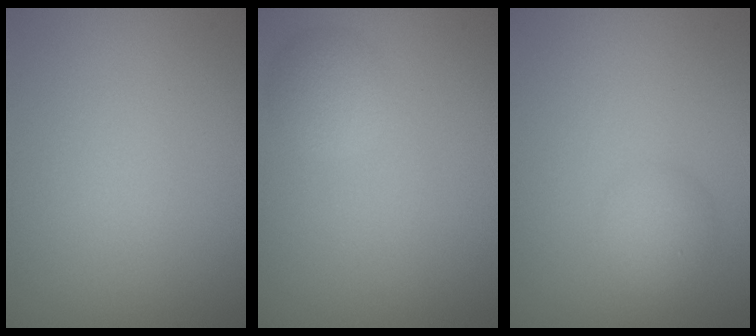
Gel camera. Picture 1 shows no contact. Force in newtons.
{"total": 2.2, "press": 2.2, "slide": 0.1}
{"total": 2.0, "press": 2.0, "slide": 0.1}